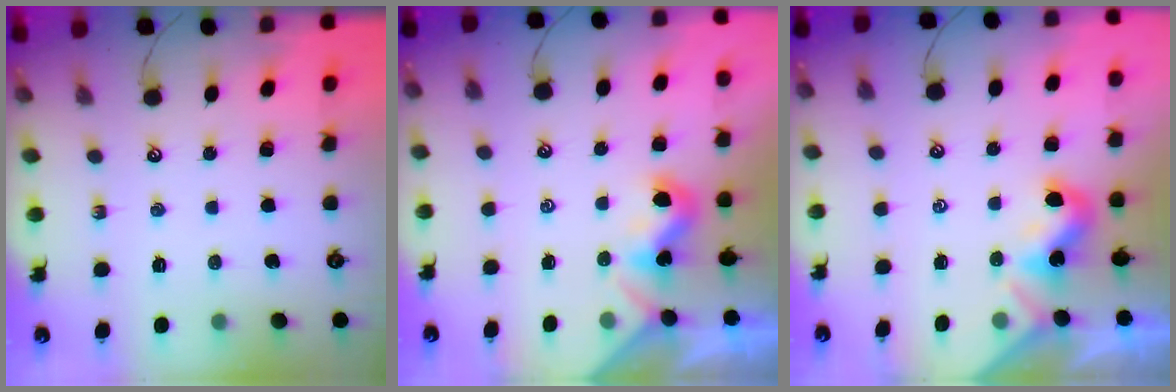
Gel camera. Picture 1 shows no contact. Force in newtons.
{"total": 1.3, "press": 1.3, "slide": 0.4}
{"total": 2.0, "press": 1.9, "slide": 0.5}